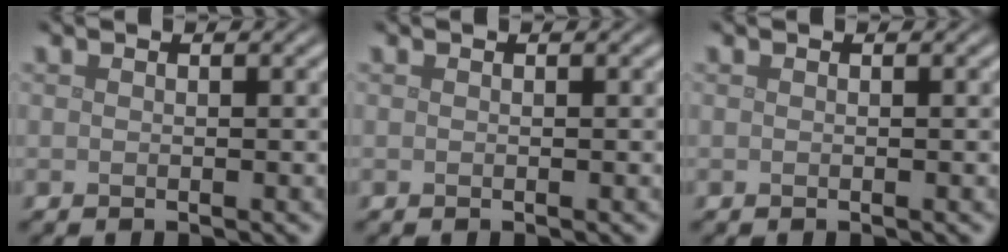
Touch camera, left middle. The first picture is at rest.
{"total": 0.0}
{"total": 0.0}